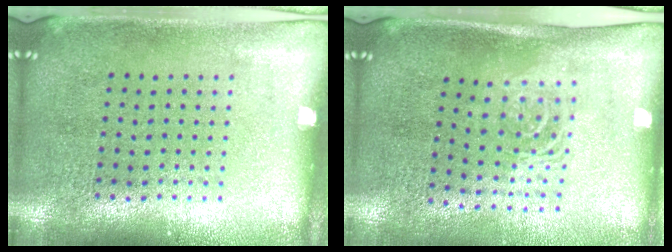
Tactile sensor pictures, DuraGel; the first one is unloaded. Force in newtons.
{"total": 1.7, "press": 1.3, "slide": 1.1}